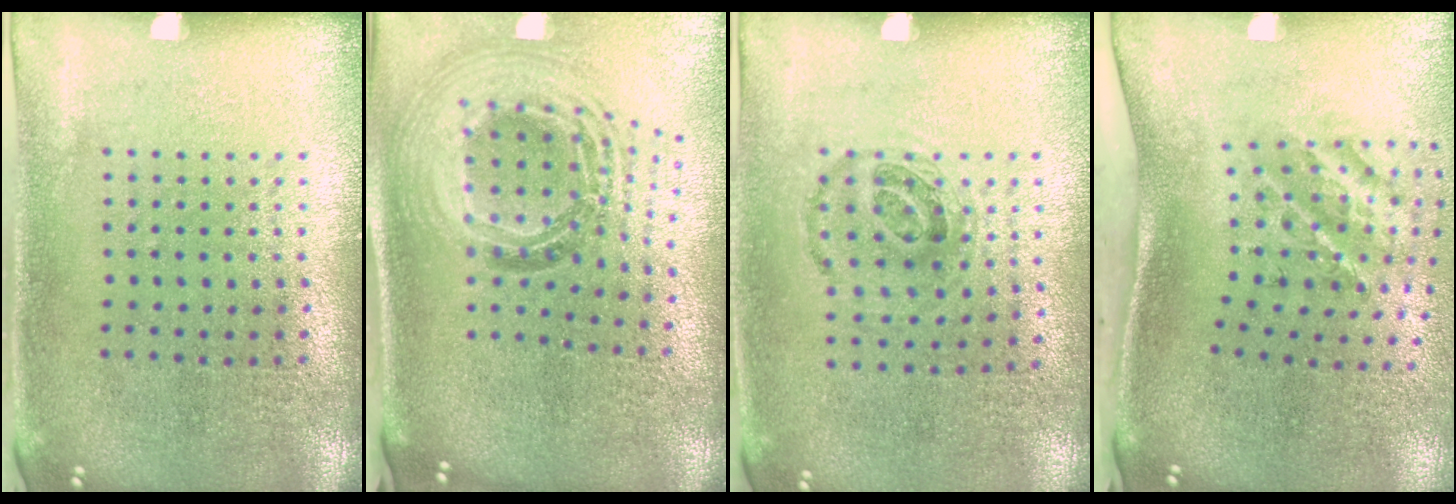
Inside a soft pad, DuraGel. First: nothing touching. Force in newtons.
{"total": 1.8, "press": 1.5, "slide": 1.0}
{"total": 0.9, "press": 0.7, "slide": 0.5}
{"total": 2.1, "press": 1.3, "slide": 1.7}